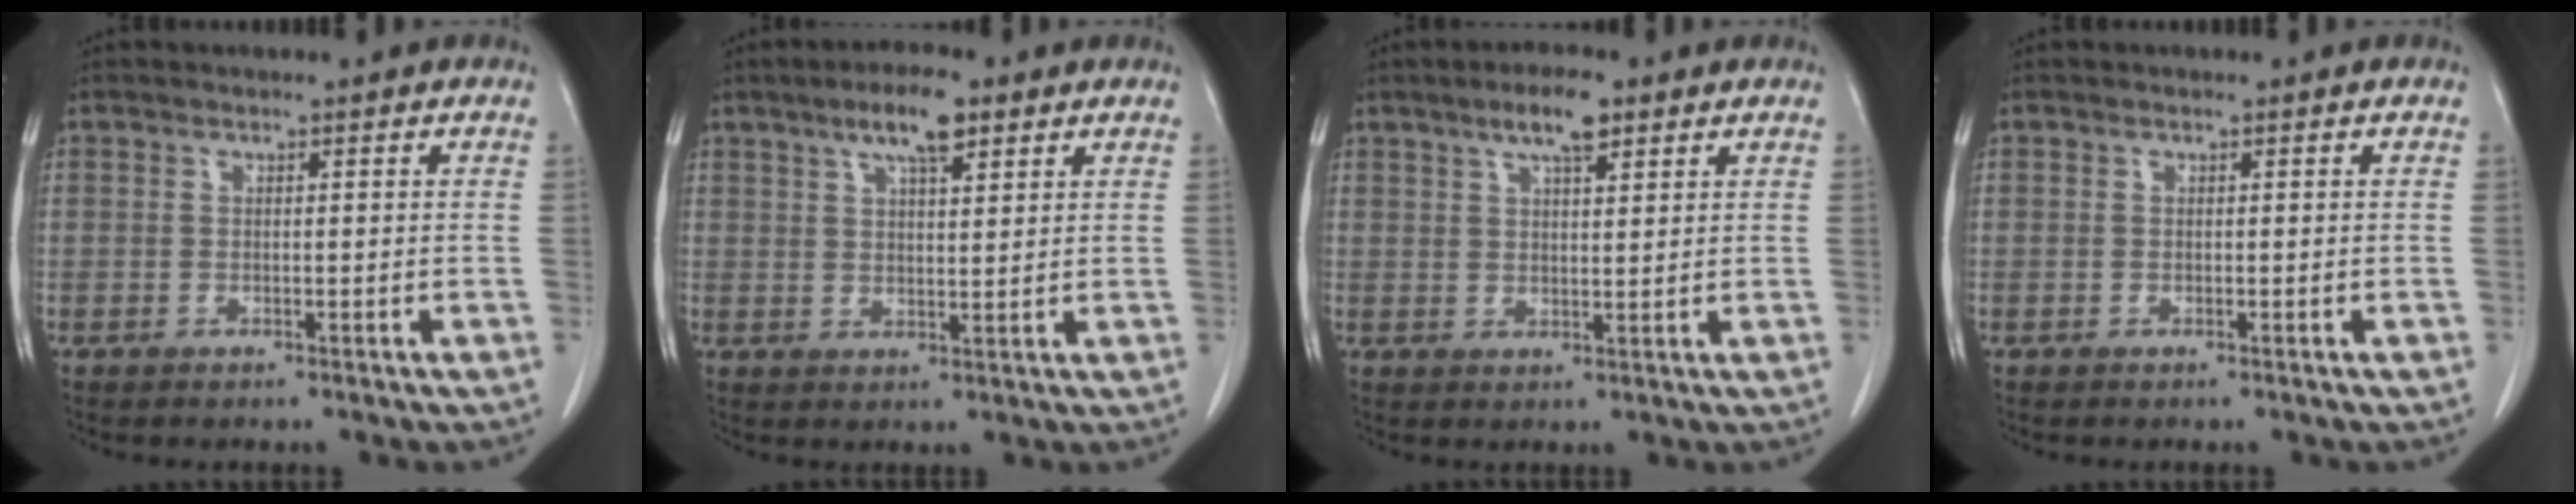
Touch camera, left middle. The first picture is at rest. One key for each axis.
{"total": 6.6, "fx": 4.1, "fy": 1.5, "fz": 4.9, "tx": -0.090, "ty": 0.008, "tz": 0.068}
{"total": 5.4, "fx": 3.5, "fy": 1.2, "fz": 4.0, "tx": -0.074, "ty": 0.006, "tz": 0.057}
{"total": 0.0}